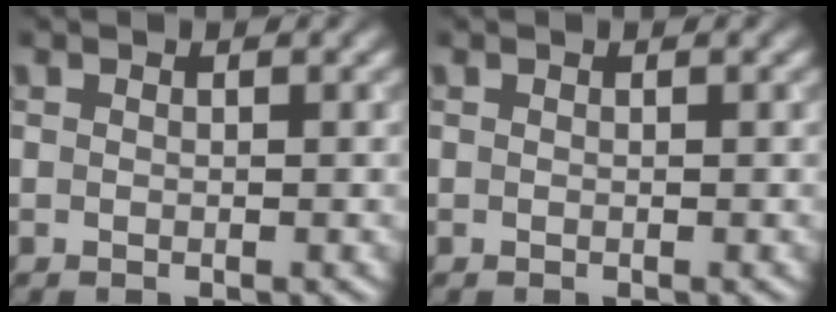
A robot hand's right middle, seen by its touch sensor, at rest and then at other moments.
{"total": 0.0}